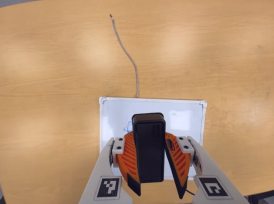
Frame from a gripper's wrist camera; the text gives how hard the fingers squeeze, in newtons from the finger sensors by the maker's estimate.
{"total": 8.2, "left": 9.1, "right": 7.4}